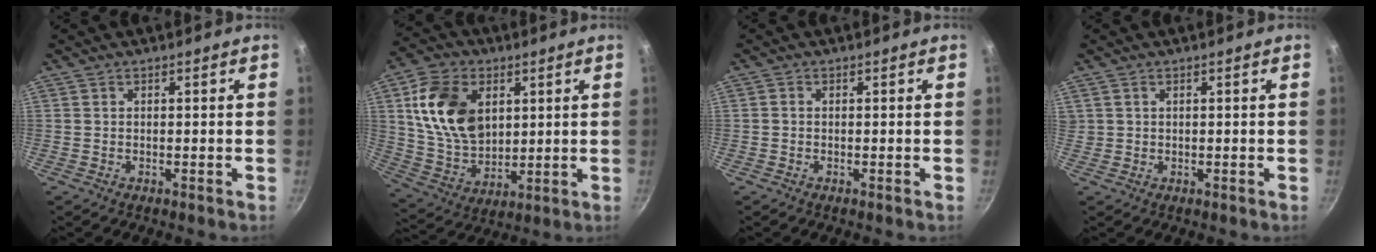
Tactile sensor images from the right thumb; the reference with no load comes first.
{"total": 16.7, "force": [4.4, 11.6, 11.1], "torque": [-0.181, -0.011, 0.092]}
{"total": 0.6, "force": [-0.2, 0.5, 0.3], "torque": [-0.004, 0.002, -0.004]}
{"total": 0.8, "force": [0.4, 0.6, 0.2], "torque": [-0.004, 0.006, 0.011]}